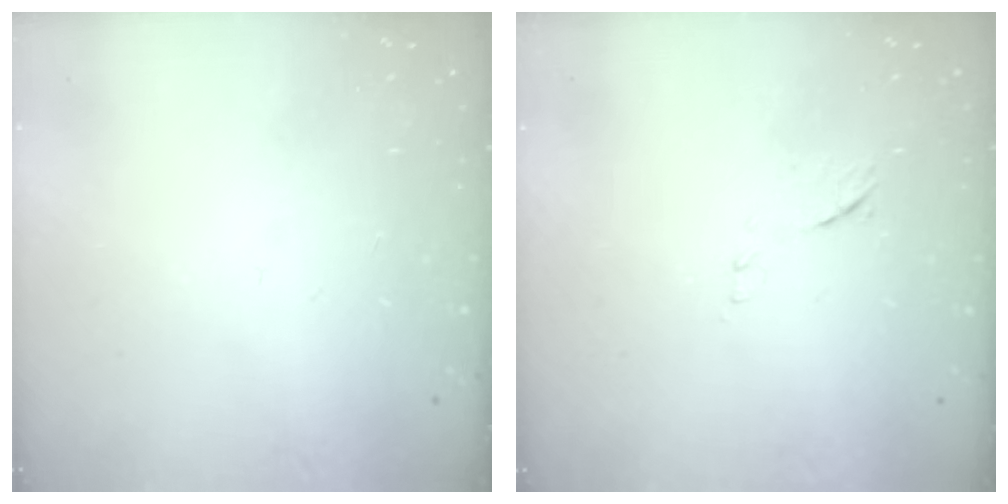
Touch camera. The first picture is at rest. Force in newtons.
{"total": 7.1, "press": 7.1, "slide": 0.7}